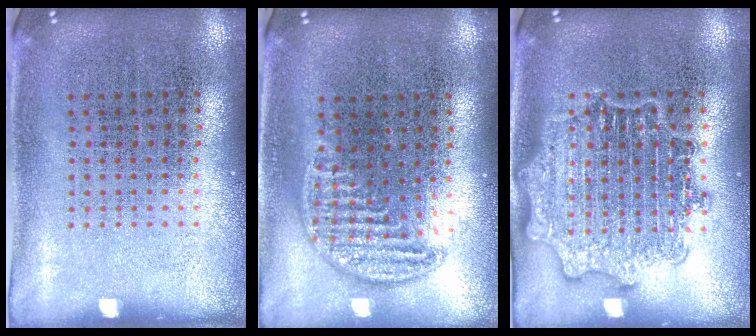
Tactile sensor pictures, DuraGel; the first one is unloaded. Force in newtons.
{"total": 0.8, "press": 0.8, "slide": 0.1}
{"total": 2.8, "press": 2.8, "slide": 0.4}